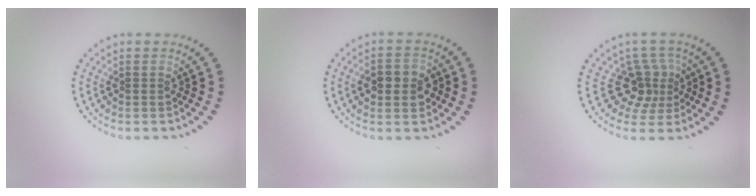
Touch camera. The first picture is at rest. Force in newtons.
{"total": 3.6, "press": 3.6, "slide": 0.2}
{"total": 3.2, "press": 2.2, "slide": 2.3}